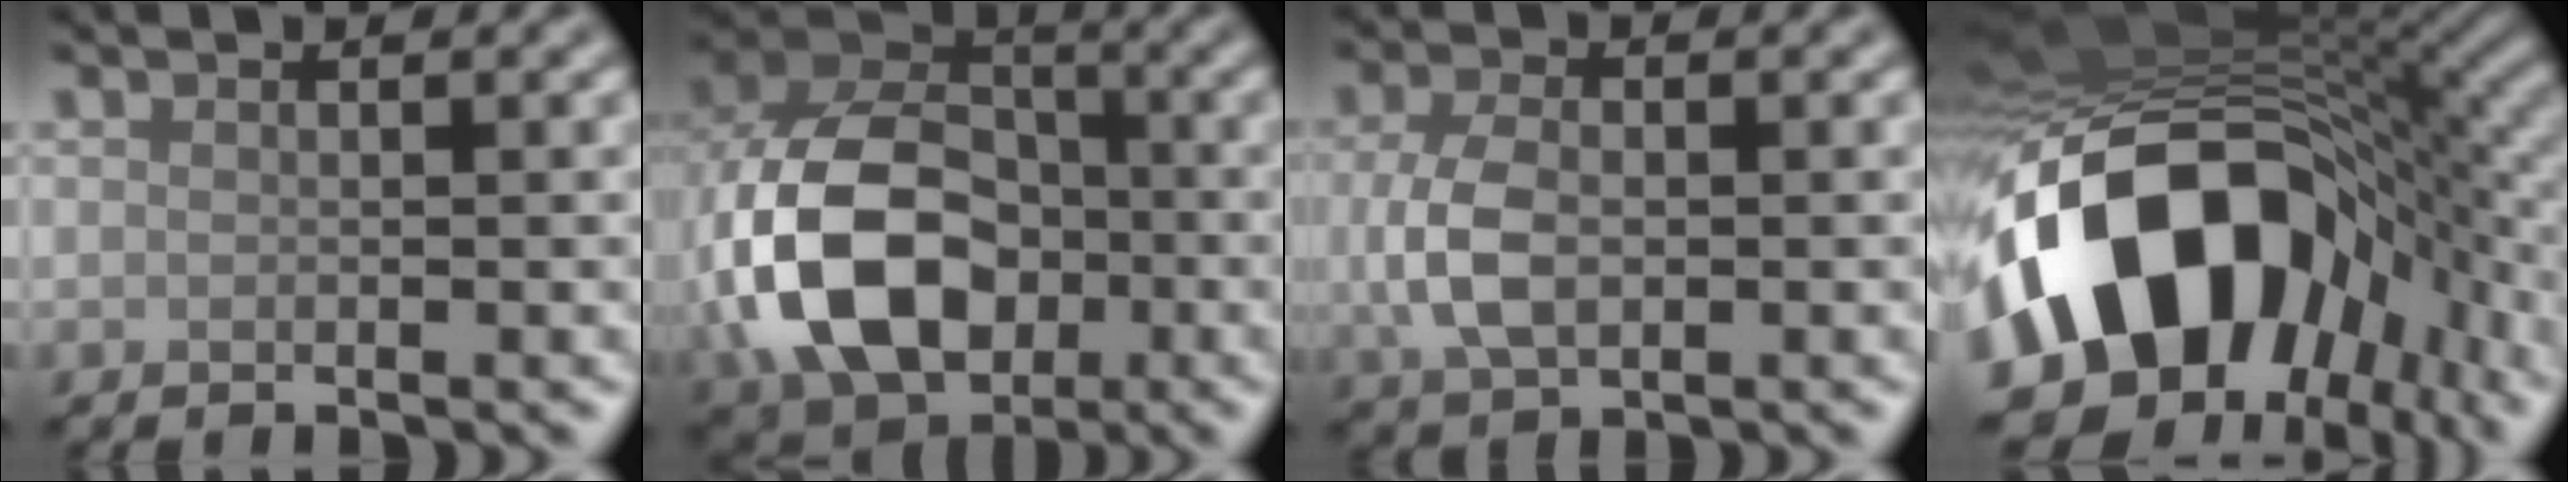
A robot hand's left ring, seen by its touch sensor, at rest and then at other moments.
{"total": 13.4, "force": [-2.8, 9.6, 8.9], "torque": [-0.201, -0.008, -0.064]}
{"total": 4.2, "force": [-0.3, 2.6, 3.2], "torque": [-0.075, -0.002, -0.004]}
{"total": 17.2, "force": [-4.9, 11.3, 12.0], "torque": [-0.206, -0.010, -0.081]}